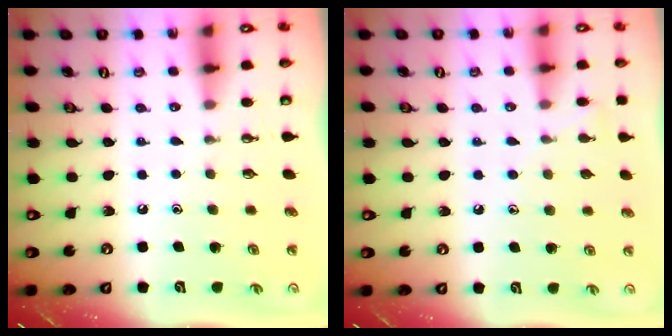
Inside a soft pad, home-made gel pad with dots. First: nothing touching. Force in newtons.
{"total": 4.8, "press": 4.8, "slide": 0.5}